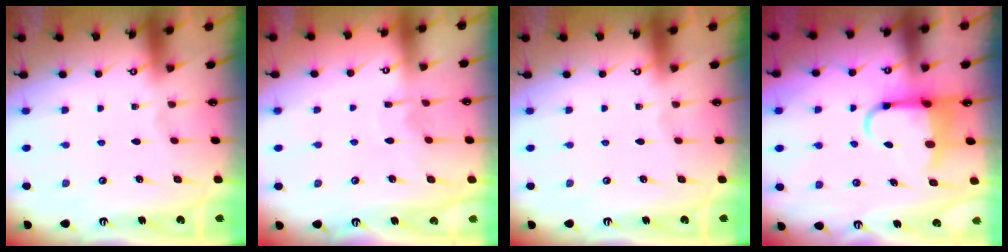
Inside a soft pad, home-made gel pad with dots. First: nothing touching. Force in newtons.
{"total": 4.7, "press": 4.7, "slide": 0.4}
{"total": 0.0}
{"total": 6.3, "press": 6.2, "slide": 1.4}